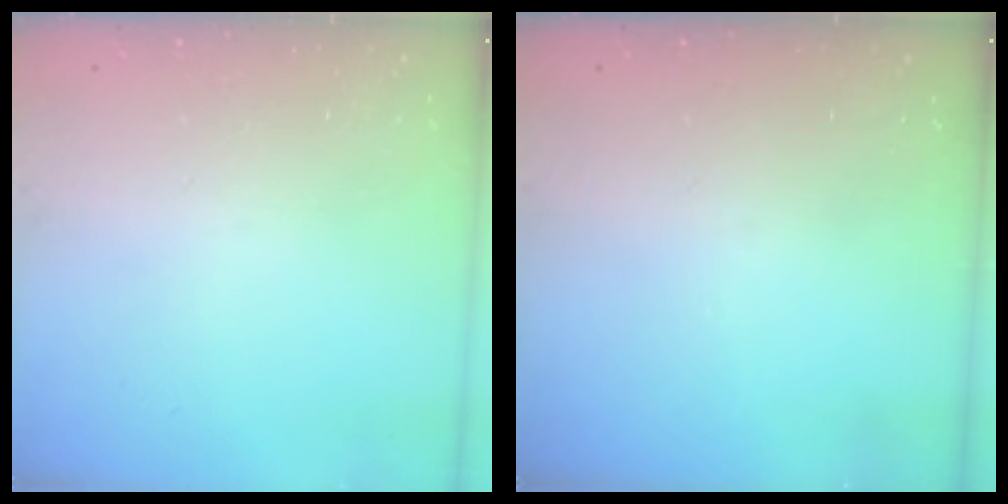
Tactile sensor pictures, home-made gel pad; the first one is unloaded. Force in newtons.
{"total": 0.0}